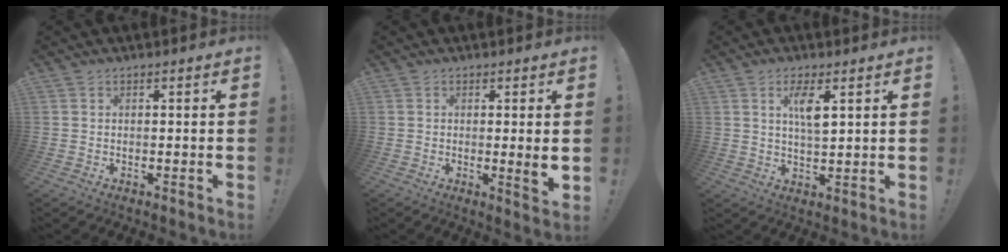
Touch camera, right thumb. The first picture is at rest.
{"total": 4.1, "force": [0.5, -0.1, 4.1], "torque": [-0.059, -0.009, 0.008]}
{"total": 5.9, "force": [2.5, 1.9, 5.0], "torque": [-0.088, -0.006, 0.039]}